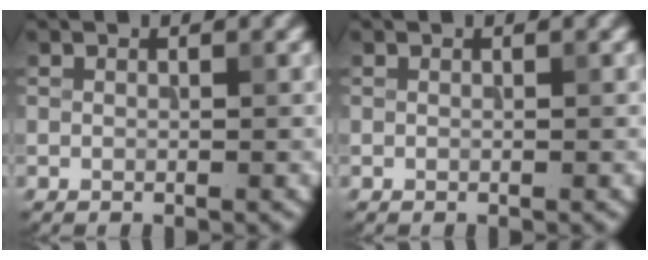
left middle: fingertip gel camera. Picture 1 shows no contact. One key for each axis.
{"total": 0.0}